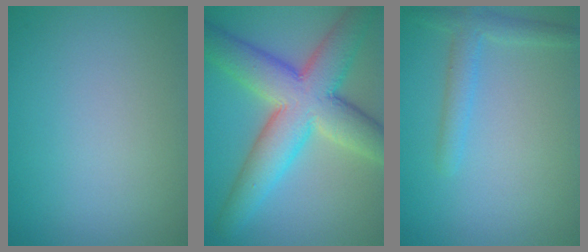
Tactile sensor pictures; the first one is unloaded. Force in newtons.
{"total": 10.3, "press": 10.3, "slide": 0.3}
{"total": 2.3, "press": 2.3, "slide": 0.1}